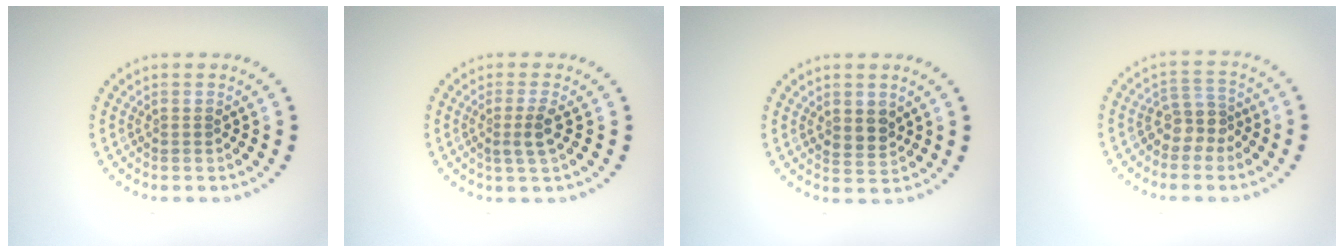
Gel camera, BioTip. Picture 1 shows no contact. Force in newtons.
{"total": 2.0, "press": 1.6, "slide": 1.2}
{"total": 1.9, "press": 1.7, "slide": 0.8}
{"total": 2.5, "press": 2.1, "slide": 1.5}